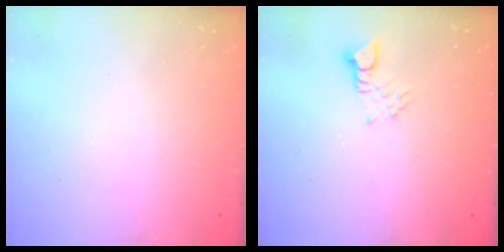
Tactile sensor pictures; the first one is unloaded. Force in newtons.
{"total": 3.0, "press": 3.0, "slide": 0.4}